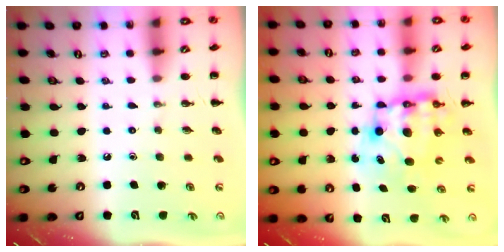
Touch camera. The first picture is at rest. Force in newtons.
{"total": 9.6, "press": 9.3, "slide": 2.2}